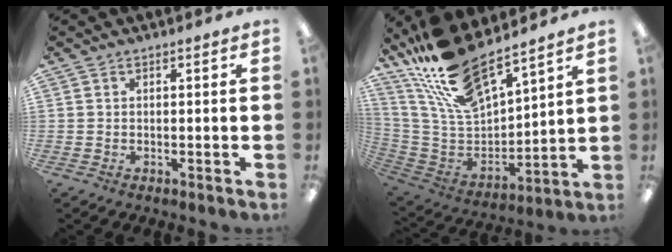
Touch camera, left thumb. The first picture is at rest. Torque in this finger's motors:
{"motor_torque": [0.72, 0.62, 1.40, -1.37, 0.34]}